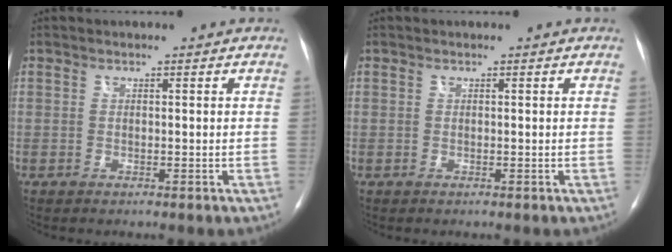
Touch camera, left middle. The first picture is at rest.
{"total": 0.0}